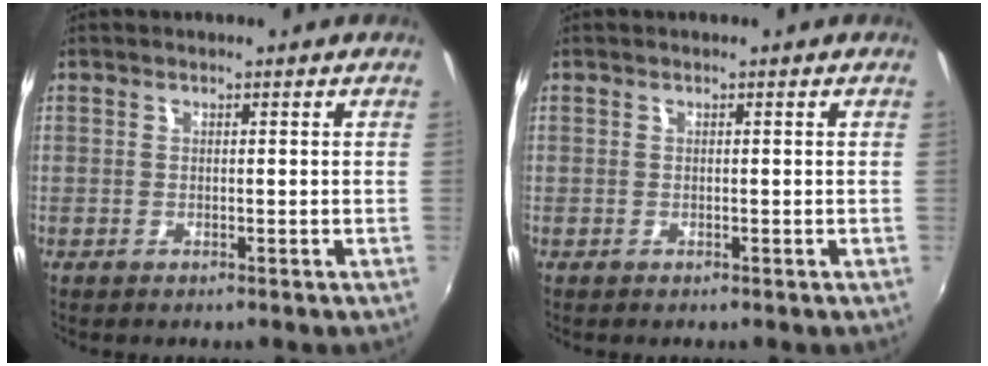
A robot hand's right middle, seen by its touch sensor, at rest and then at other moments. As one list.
[{"total": 0.0}]